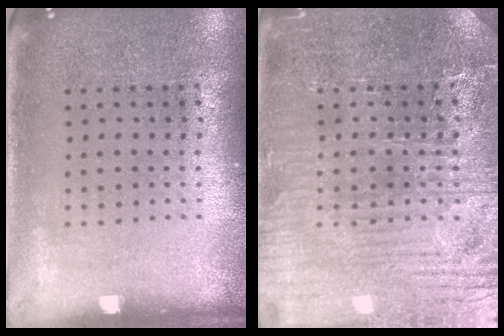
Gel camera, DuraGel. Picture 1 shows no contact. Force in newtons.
{"total": 4.1, "press": 4.0, "slide": 0.9}